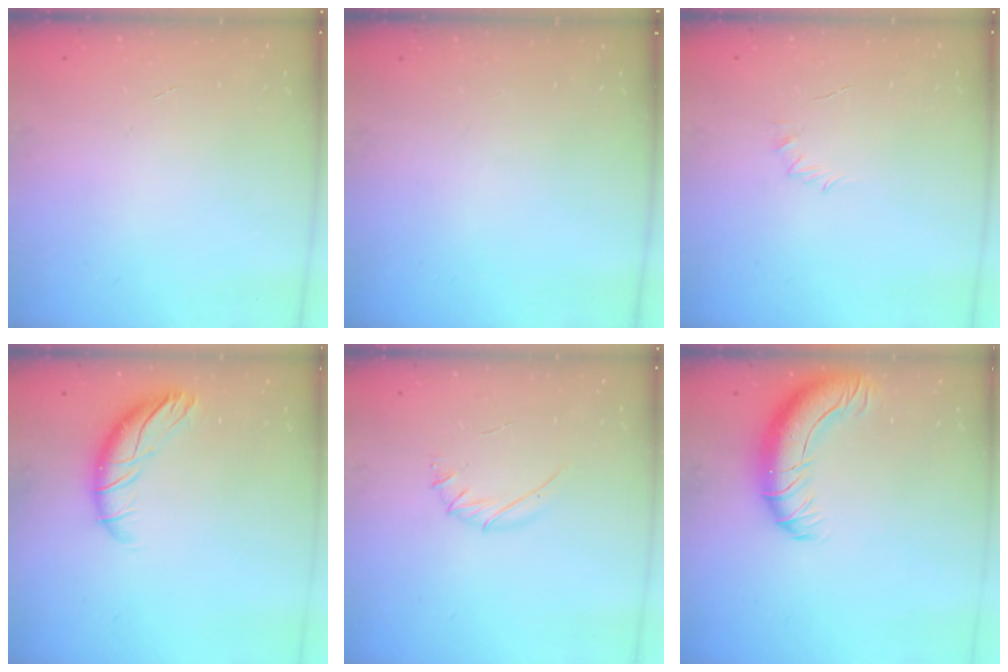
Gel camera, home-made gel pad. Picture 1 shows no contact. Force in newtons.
{"total": 0.0}
{"total": 3.6, "press": 3.5, "slide": 1.0}
{"total": 9.5, "press": 9.4, "slide": 0.8}
{"total": 3.9, "press": 3.8, "slide": 1.0}
{"total": 11.4, "press": 11.1, "slide": 2.8}